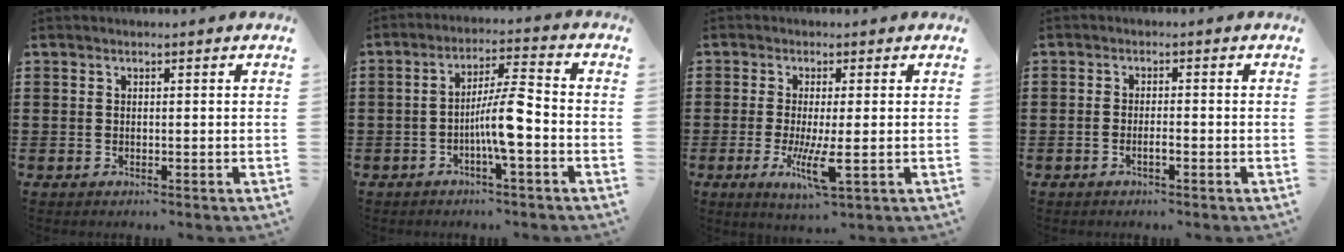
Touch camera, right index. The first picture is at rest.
{"total": 7.2, "force": [-2.2, 0.9, 6.8], "torque": [-0.123, 0.004, -0.044]}
{"total": 6.6, "force": [-1.5, 1.0, 6.3], "torque": [-0.134, -0.025, -0.029]}
{"total": 1.7, "force": [-0.9, 0.2, 1.4], "torque": [-0.026, -0.003, -0.015]}